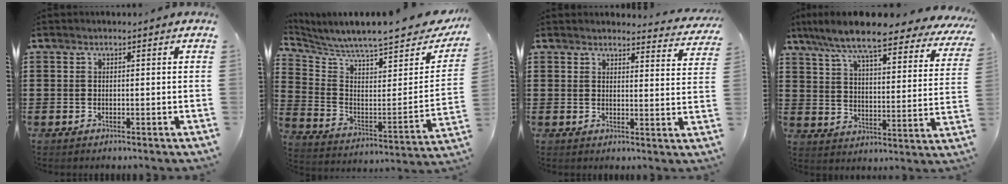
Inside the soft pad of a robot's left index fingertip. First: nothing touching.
{"total": 7.2, "force": [6.6, 0.1, 2.9], "torque": [-0.082, -0.068, 0.106]}
{"total": 3.1, "force": [3.0, 0.4, 0.5], "torque": [-0.013, -0.016, 0.053]}
{"total": 9.5, "force": [8.1, 0.9, 4.9], "torque": [-0.126, -0.043, 0.138]}